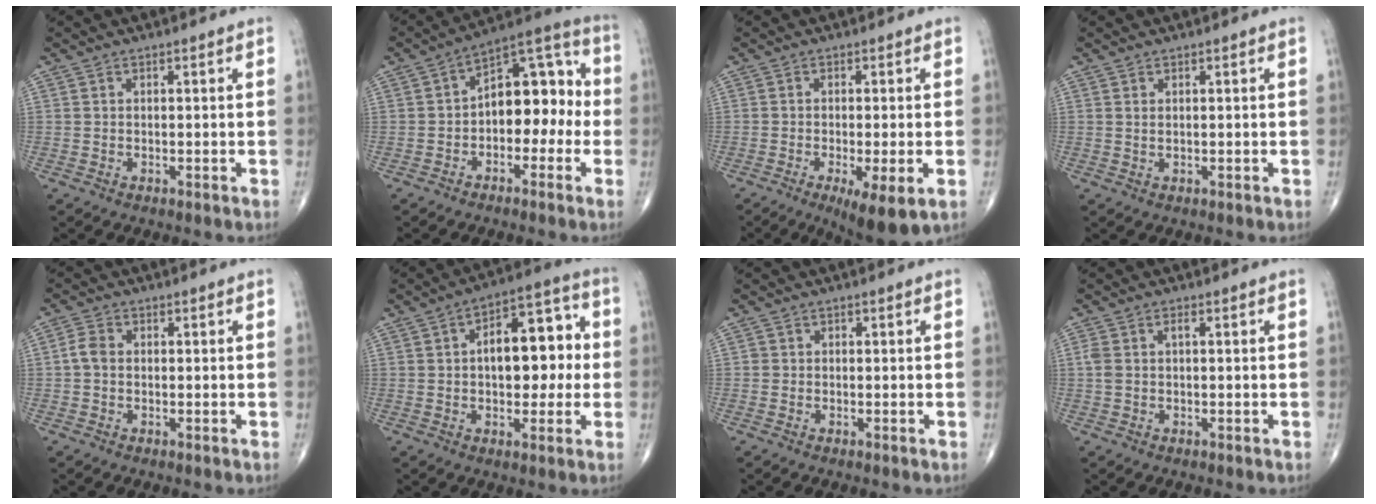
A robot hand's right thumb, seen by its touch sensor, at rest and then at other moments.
{"total": 13.0, "force": [-1.6, 8.0, 10.1], "torque": [-0.108, 0.049, -0.039]}
{"total": 9.0, "force": [-3.6, 2.0, 8.0], "torque": [-0.123, -0.015, -0.055]}
{"total": 0.5, "force": [0.3, 0.2, 0.5], "torque": [-0.011, 0.001, 0.005]}
{"total": 2.8, "force": [-0.2, 2.1, 1.9], "torque": [-0.037, 0.008, -0.010]}
{"total": 13.9, "force": [1.0, 7.7, 11.5], "torque": [-0.125, 0.031, 0.007]}
{"total": 0.9, "force": [-0.1, 0.8, 0.1], "torque": [0.006, 0.005, -0.004]}
{"total": 2.5, "force": [0.3, 1.4, 2.1], "torque": [-0.063, 0.014, 0.006]}